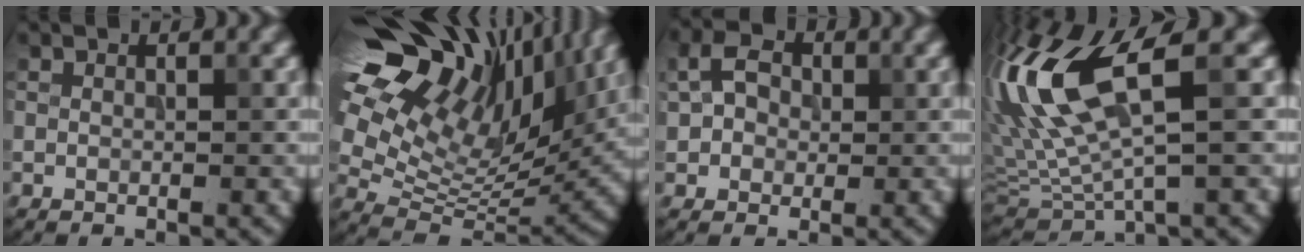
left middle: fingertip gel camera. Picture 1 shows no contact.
{"total": 16.9, "force": [9.6, 8.5, 11.0], "torque": [-0.222, 0.044, 0.168]}
{"total": 3.5, "force": [0.5, 2.9, 1.9], "torque": [-0.032, 0.008, 0.001]}
{"total": 10.8, "force": [2.8, 3.3, 9.9], "torque": [-0.214, 0.004, 0.053]}